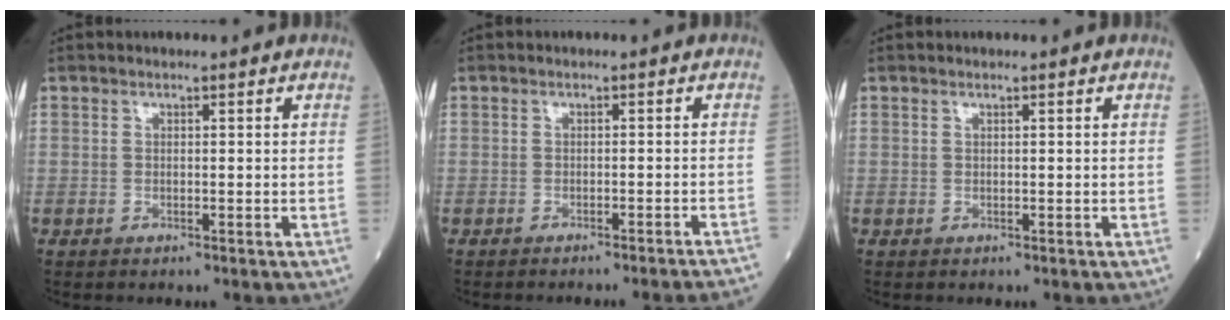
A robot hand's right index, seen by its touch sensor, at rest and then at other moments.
{"total": 9.2, "force": [-8.7, -1.6, 2.5], "torque": [-0.006, -0.021, -0.096]}
{"total": 0.0}